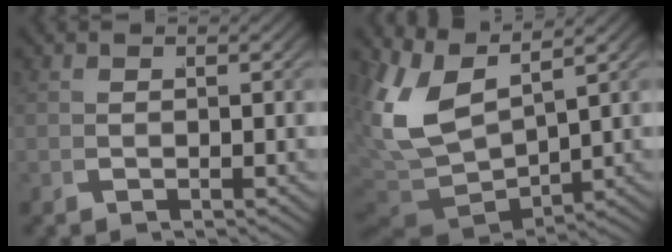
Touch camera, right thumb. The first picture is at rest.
{"total": 10.1, "force": [0.9, 6.5, 7.6], "torque": [-0.197, -0.046, 0.045]}